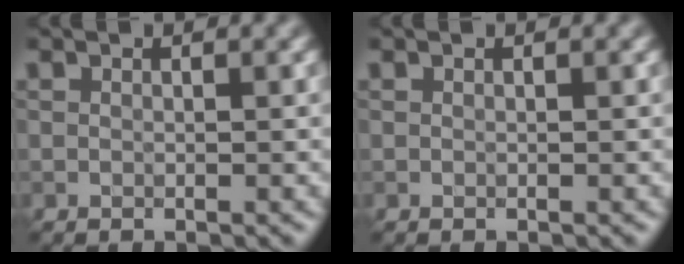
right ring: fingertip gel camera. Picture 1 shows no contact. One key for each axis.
{"total": 0.0}